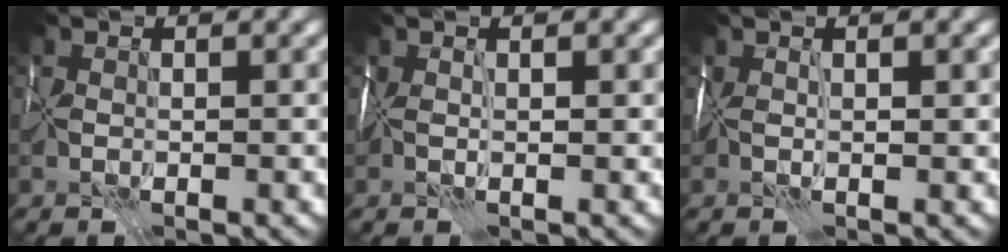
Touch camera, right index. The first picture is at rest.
{"total": 2.2, "force": [0.6, 0.8, 2.0], "torque": [-0.033, 0.001, 0.006]}
{"total": 2.5, "force": [0.7, 0.9, 2.3], "torque": [-0.035, 0.003, 0.007]}